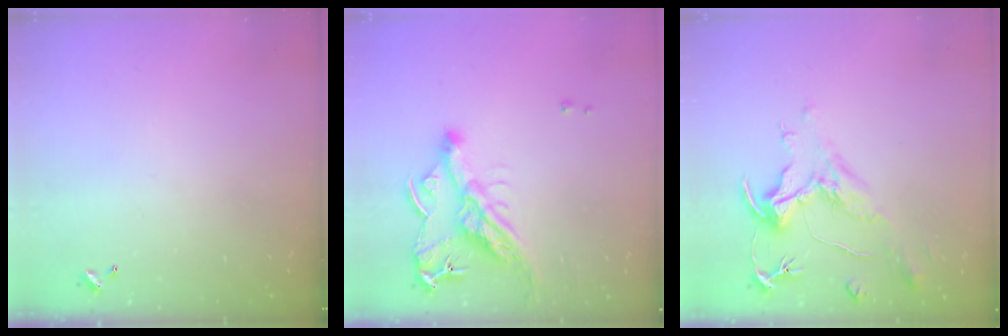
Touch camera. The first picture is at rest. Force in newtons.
{"total": 12.8, "press": 12.8, "slide": 1.1}
{"total": 2.0, "press": 1.5, "slide": 1.3}